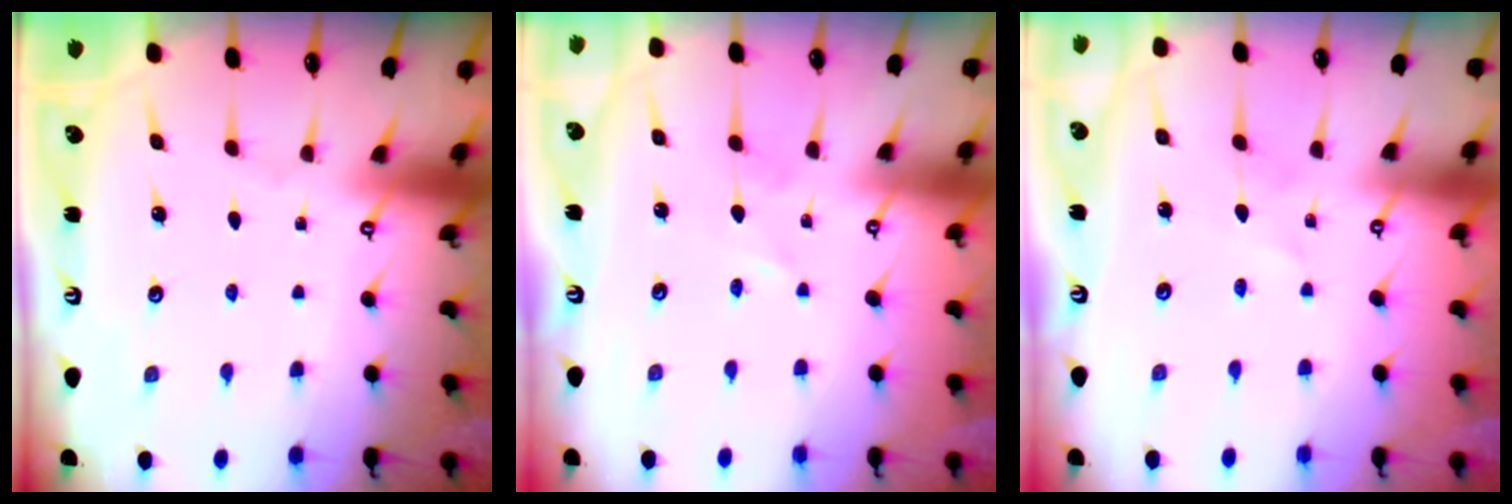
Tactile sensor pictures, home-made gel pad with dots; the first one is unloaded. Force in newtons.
{"total": 0.0}
{"total": 1.7, "press": 1.7, "slide": 0.2}